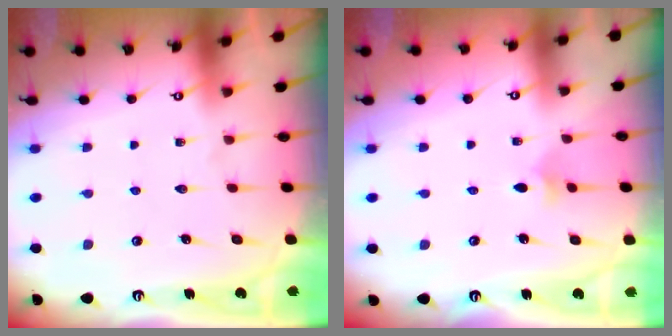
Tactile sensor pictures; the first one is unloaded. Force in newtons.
{"total": 3.1, "press": 3.1, "slide": 0.6}